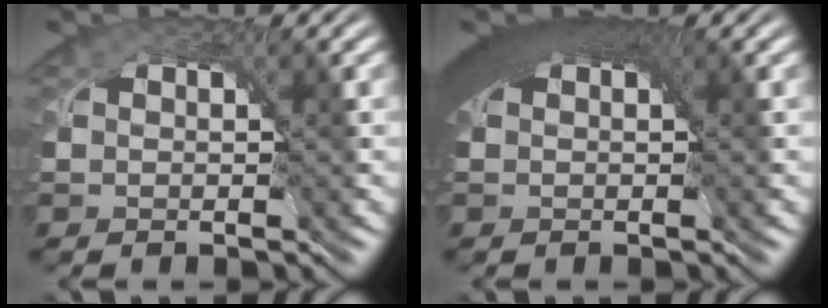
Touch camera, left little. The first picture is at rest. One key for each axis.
{"total": 7.3, "fx": 3.0, "fy": 3.6, "fz": 5.6, "tx": -0.090, "ty": 0.016, "tz": 0.033}